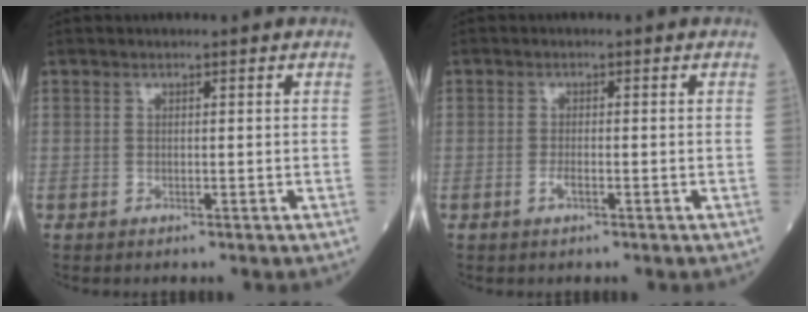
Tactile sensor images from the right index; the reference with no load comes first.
{"total": 1.5, "force": [-0.7, 0.3, 1.3], "torque": [-0.027, -0.001, -0.012]}